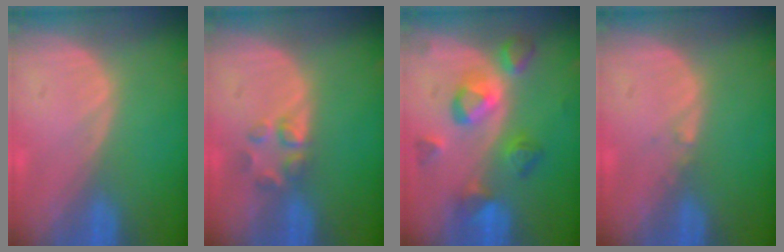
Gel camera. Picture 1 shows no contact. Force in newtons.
{"total": 2.9, "press": 2.9, "slide": 0.3}
{"total": 7.5, "press": 7.5, "slide": 0.7}
{"total": 0.6, "press": 0.5, "slide": 0.4}